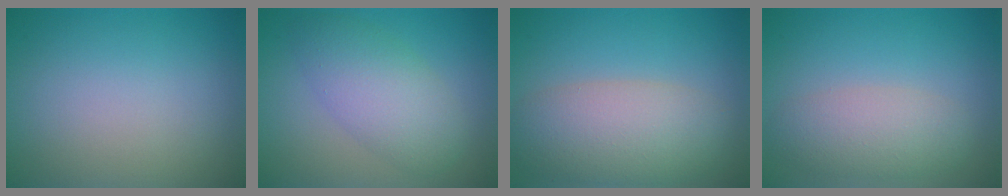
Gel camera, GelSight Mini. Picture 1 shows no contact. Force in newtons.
{"total": 5.0, "press": 5.0, "slide": 0.2}
{"total": 6.6, "press": 6.6, "slide": 0.4}
{"total": 3.9, "press": 3.9, "slide": 0.1}